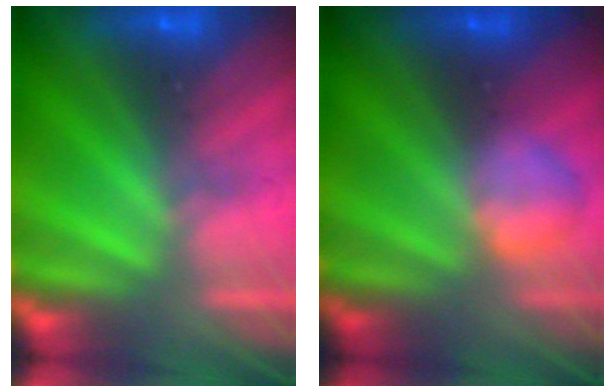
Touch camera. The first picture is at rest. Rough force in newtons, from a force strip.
{"total": 2.2}